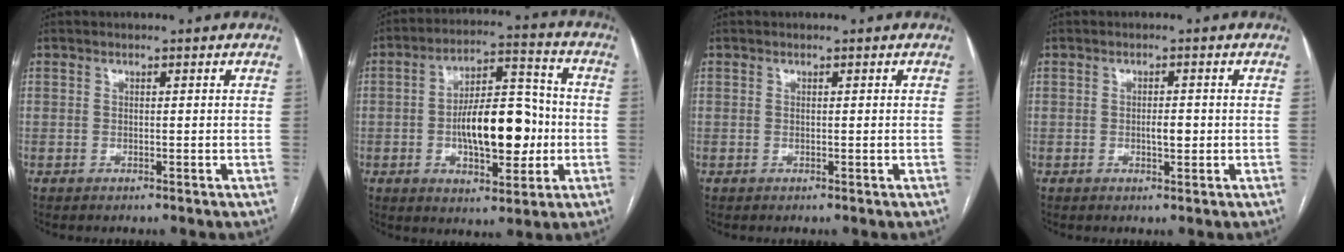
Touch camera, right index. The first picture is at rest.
{"total": 13.7, "force": [-1.8, 5.5, 12.4], "torque": [-0.204, 0.021, -0.025]}
{"total": 0.0}
{"total": 1.9, "force": [-0.2, 0.6, 1.8], "torque": [-0.031, 0.001, -0.004]}